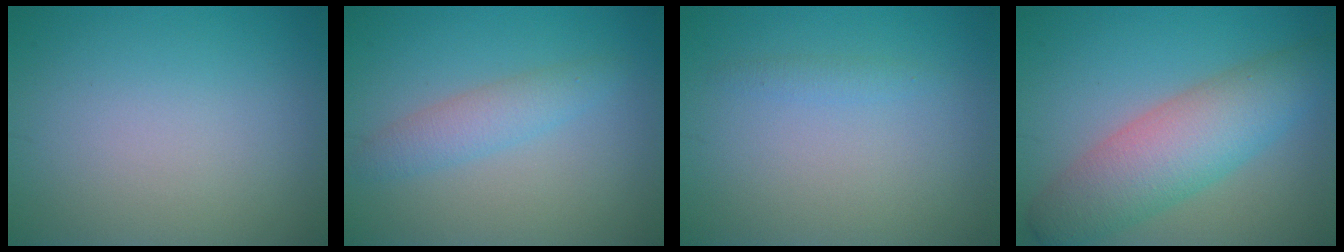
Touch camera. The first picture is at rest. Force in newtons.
{"total": 2.5, "press": 2.5, "slide": 0.1}
{"total": 0.9, "press": 0.9, "slide": 0.0}
{"total": 7.1, "press": 7.1, "slide": 0.4}